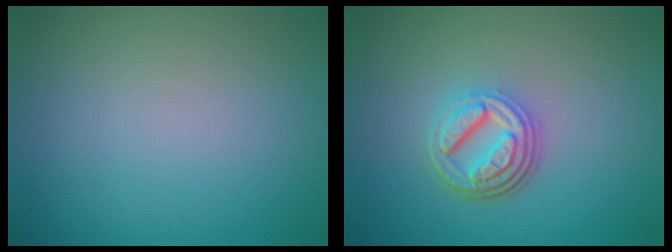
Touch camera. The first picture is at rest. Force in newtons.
{"total": 4.7, "press": 3.5, "slide": 3.1}